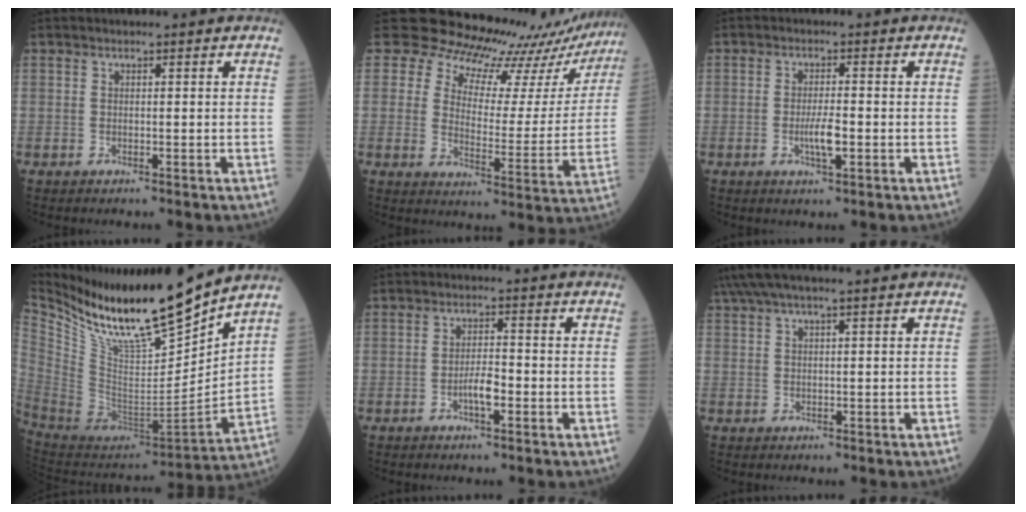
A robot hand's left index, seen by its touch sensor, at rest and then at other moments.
{"total": 18.1, "force": [17.7, 3.0, 2.8], "torque": [-0.034, -0.102, 0.199]}
{"total": 3.5, "force": [-1.1, 0.6, 3.3], "torque": [-0.067, -0.004, -0.019]}
{"total": 19.8, "force": [16.6, 1.6, 10.5], "torque": [-0.194, -0.034, 0.312]}
{"total": 3.1, "force": [-1.4, 0.7, 2.7], "torque": [-0.050, 0.001, -0.028]}
{"total": 5.3, "force": [4.1, -0.6, 3.4], "torque": [-0.064, 0.038, 0.076]}